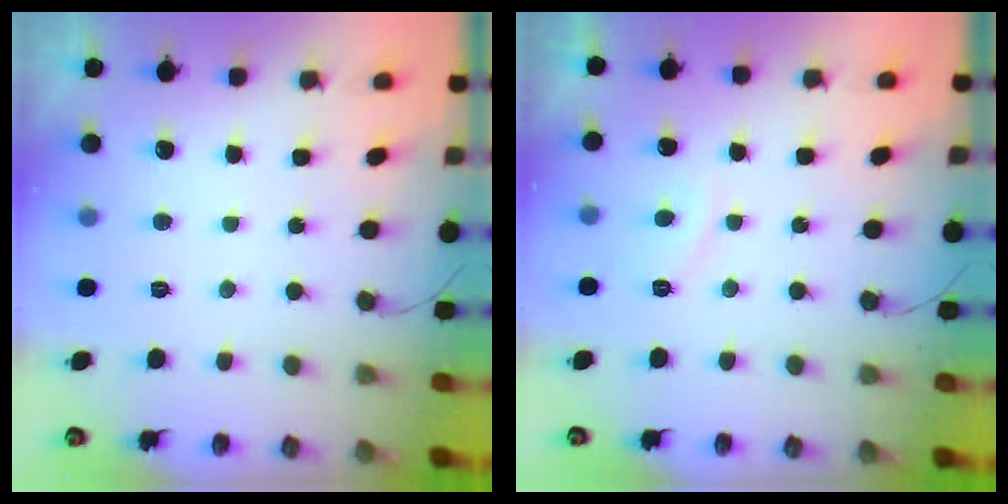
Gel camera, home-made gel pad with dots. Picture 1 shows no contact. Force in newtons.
{"total": 2.9, "press": 2.8, "slide": 0.9}